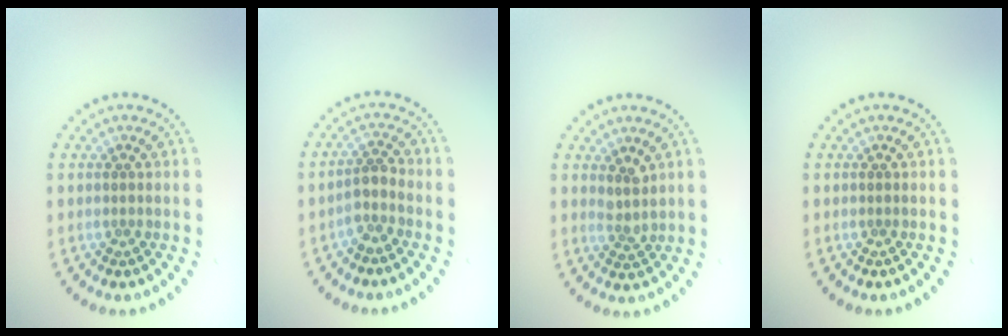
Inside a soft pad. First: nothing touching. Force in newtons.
{"total": 2.0, "press": 1.5, "slide": 1.4}
{"total": 1.5, "press": 1.1, "slide": 1.0}
{"total": 0.0}